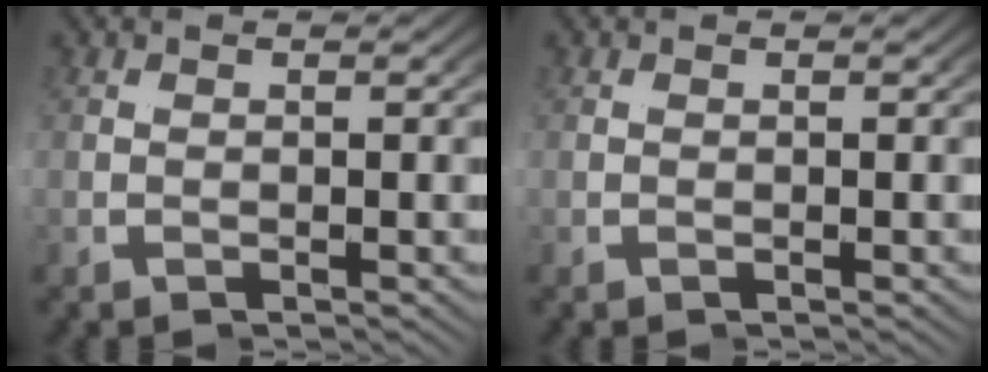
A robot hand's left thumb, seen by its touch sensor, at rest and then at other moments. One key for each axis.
{"total": 0.0}